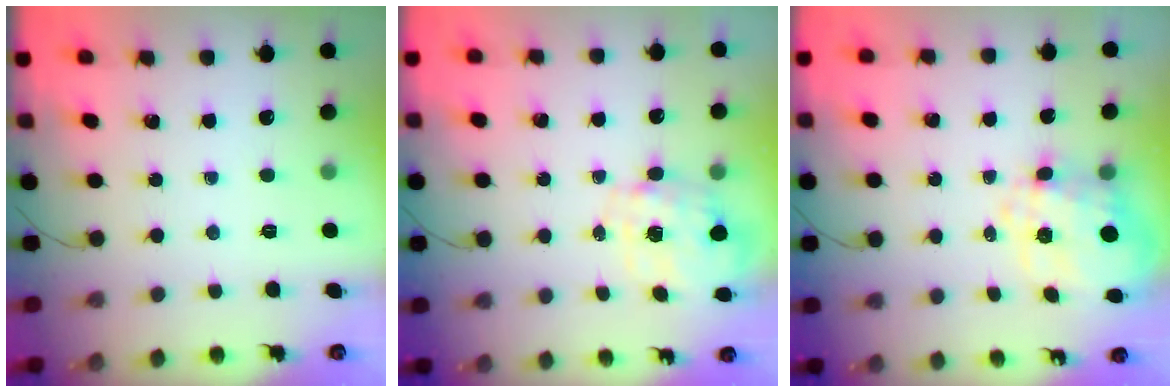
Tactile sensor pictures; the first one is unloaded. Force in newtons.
{"total": 2.7, "press": 2.6, "slide": 0.8}
{"total": 11.6, "press": 11.5, "slide": 1.4}